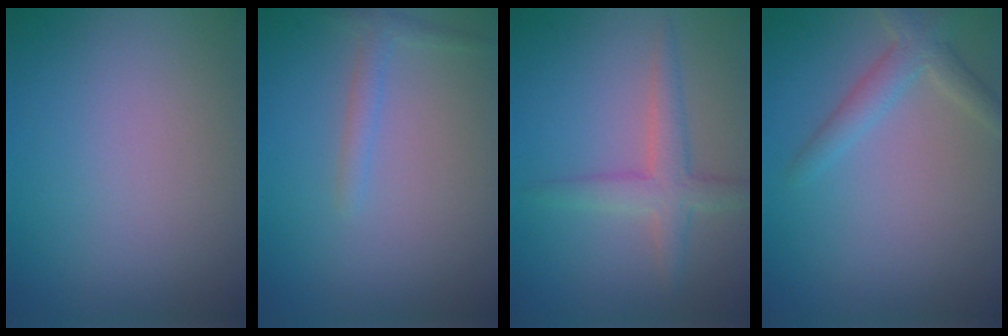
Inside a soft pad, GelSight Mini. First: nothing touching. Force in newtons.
{"total": 1.3, "press": 1.3, "slide": 0.1}
{"total": 3.0, "press": 3.0, "slide": 0.1}
{"total": 2.5, "press": 2.5, "slide": 0.1}